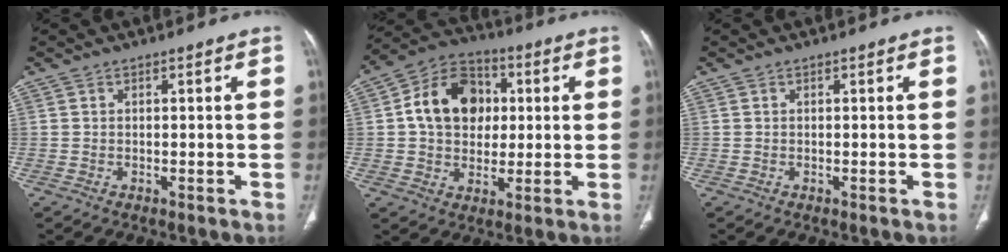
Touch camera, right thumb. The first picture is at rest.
{"total": 14.3, "force": [2.1, 11.1, 8.8], "torque": [-0.117, 0.015, 0.029]}
{"total": 0.0}